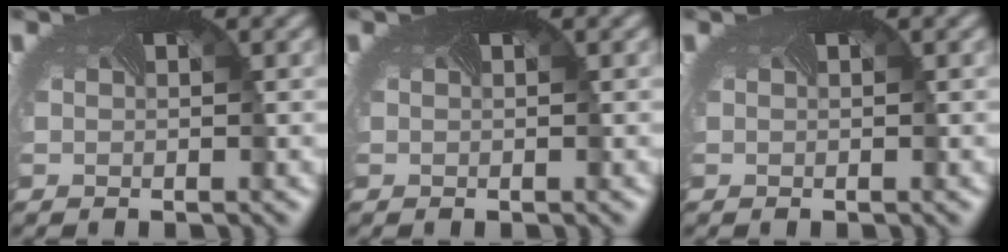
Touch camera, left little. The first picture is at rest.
{"total": 0.0}
{"total": 0.0}